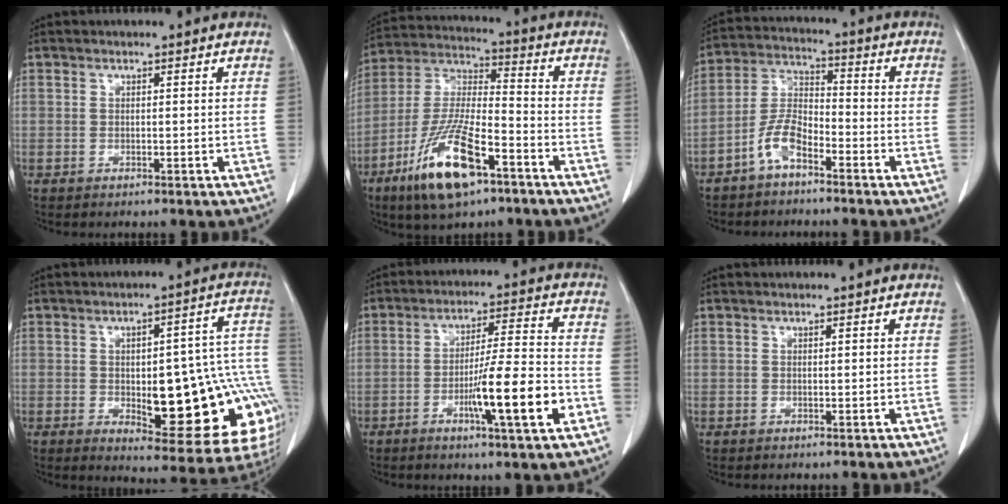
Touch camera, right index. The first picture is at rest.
{"total": 15.8, "force": [-8.7, 4.2, 12.6], "torque": [-0.263, -0.017, -0.155]}
{"total": 6.5, "force": [-4.1, 2.5, 4.3], "torque": [-0.105, 0.013, -0.086]}
{"total": 21.5, "force": [-3.5, 6.4, 20.2], "torque": [-0.173, 0.029, -0.022]}
{"total": 12.1, "force": [-4.3, 0.2, 11.2], "torque": [-0.187, -0.008, -0.072]}
{"total": 0.0}